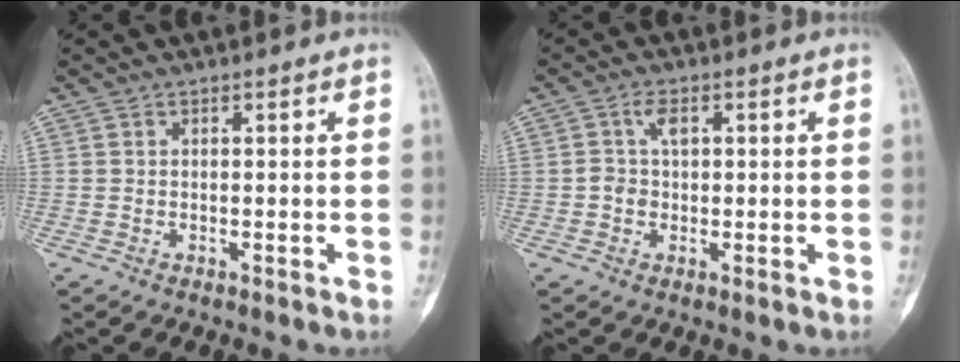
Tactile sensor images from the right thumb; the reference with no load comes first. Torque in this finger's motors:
{"motor_torque": [0.41, 0.42, 0.25, -0.17, 0.00]}